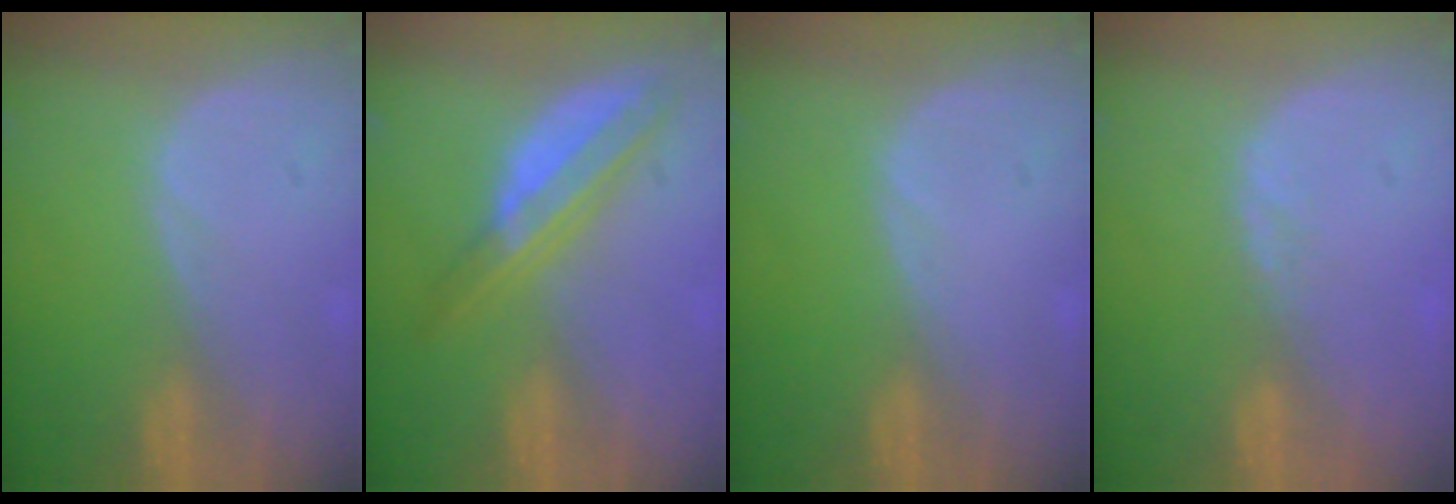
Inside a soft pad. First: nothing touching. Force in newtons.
{"total": 6.8, "press": 5.6, "slide": 3.8}
{"total": 0.0}
{"total": 1.3, "press": 1.1, "slide": 0.7}